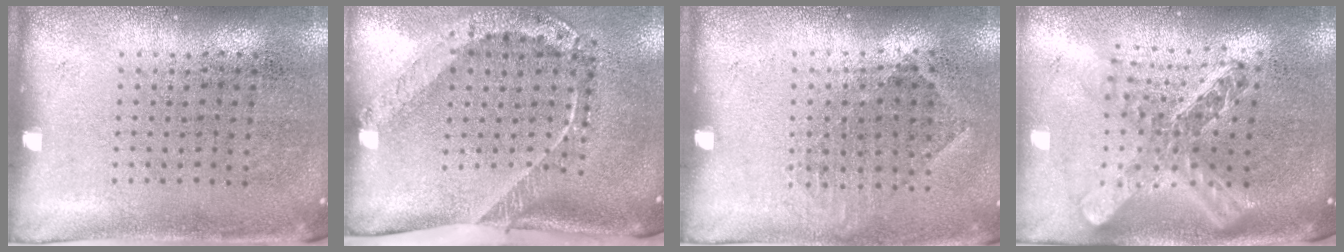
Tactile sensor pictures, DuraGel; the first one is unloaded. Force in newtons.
{"total": 2.5, "press": 1.6, "slide": 1.9}
{"total": 0.9, "press": 0.7, "slide": 0.5}
{"total": 2.4, "press": 1.9, "slide": 1.4}